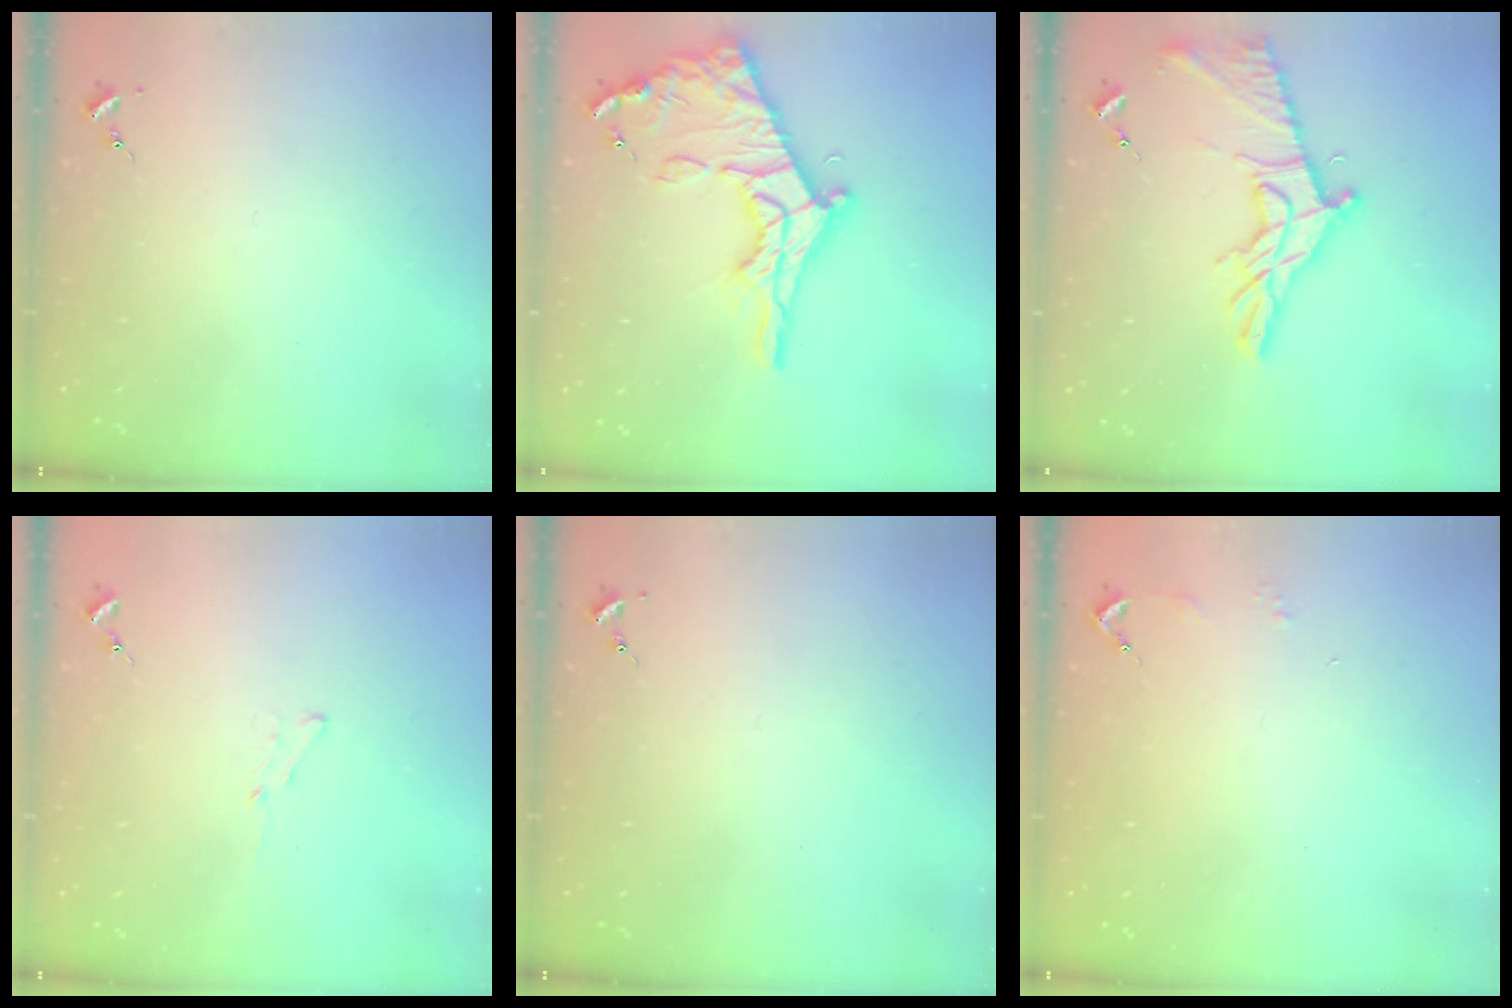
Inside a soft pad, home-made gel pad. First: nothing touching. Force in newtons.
{"total": 21.0, "press": 20.9, "slide": 1.8}
{"total": 16.7, "press": 16.7, "slide": 0.7}
{"total": 3.6, "press": 3.6, "slide": 0.4}
{"total": 0.0}
{"total": 2.9, "press": 2.8, "slide": 0.3}